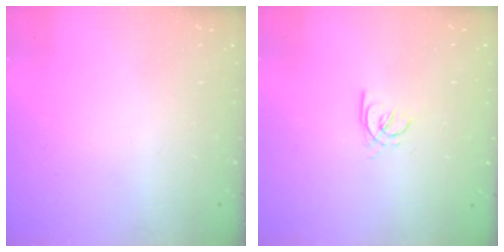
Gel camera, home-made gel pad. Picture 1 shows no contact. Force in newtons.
{"total": 1.6, "press": 1.6, "slide": 0.3}